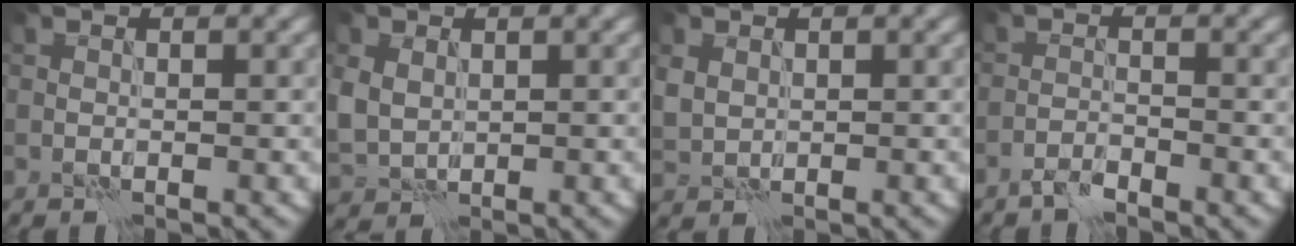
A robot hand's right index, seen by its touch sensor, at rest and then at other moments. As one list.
[{"total": 3.3, "force": [0.7, 2.7, 1.8], "torque": [-0.050, -0.001, 0.016]}, {"total": 1.6, "force": [0.7, 1.3, 0.6], "torque": [-0.019, -0.001, 0.018]}, {"total": 1.5, "force": [-1.4, 0.3, 0.6], "torque": [-0.013, 0.005, -0.031]}]